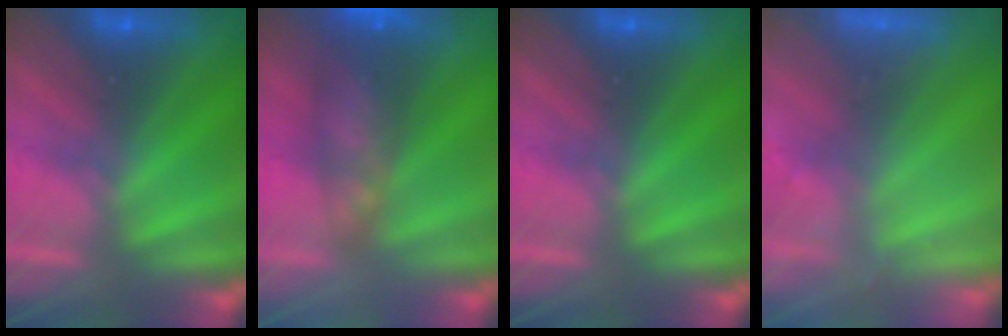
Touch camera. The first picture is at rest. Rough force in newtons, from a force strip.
{"total": 5.8}
{"total": 0.0}
{"total": 2.5}